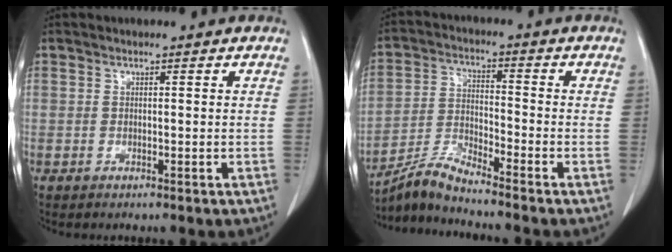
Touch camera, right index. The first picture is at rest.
{"total": 7.6, "force": [-7.0, -1.6, 2.5], "torque": [-0.061, -0.015, -0.137]}